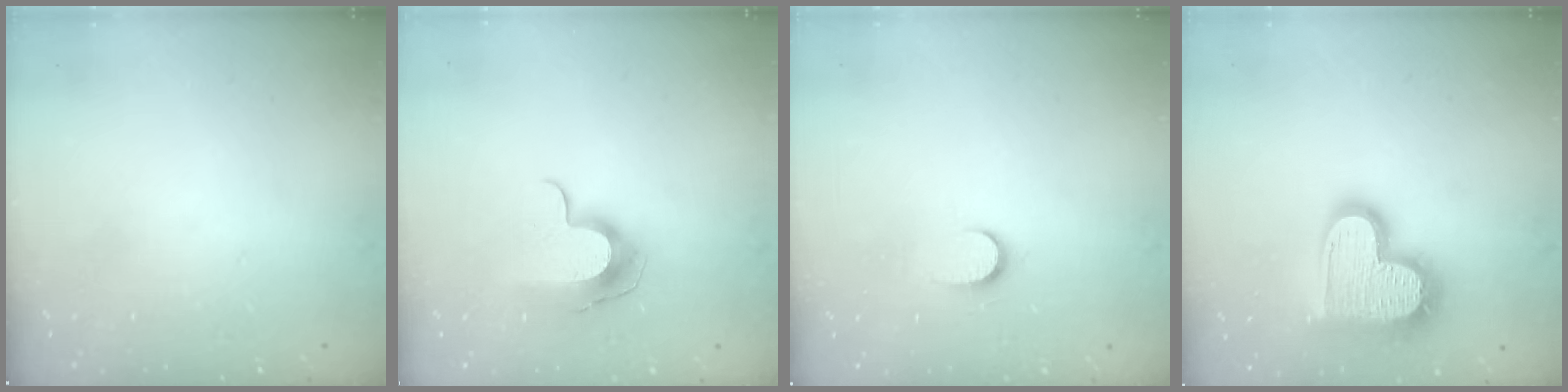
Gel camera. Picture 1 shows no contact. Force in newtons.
{"total": 9.9, "press": 9.9, "slide": 0.2}
{"total": 5.4, "press": 5.4, "slide": 0.6}
{"total": 20.7, "press": 20.7, "slide": 1.5}